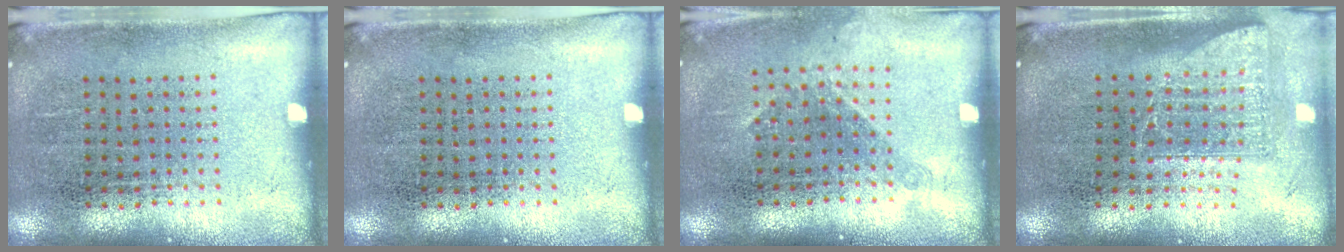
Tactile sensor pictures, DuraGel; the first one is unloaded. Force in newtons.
{"total": 0.0}
{"total": 1.1, "press": 0.8, "slide": 0.6}
{"total": 1.7, "press": 1.3, "slide": 1.1}